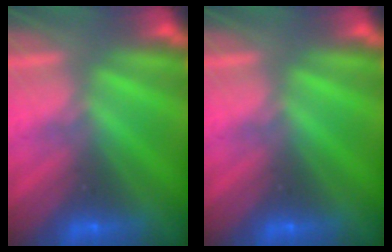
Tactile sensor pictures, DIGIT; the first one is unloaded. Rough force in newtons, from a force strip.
{"total": 0.0}